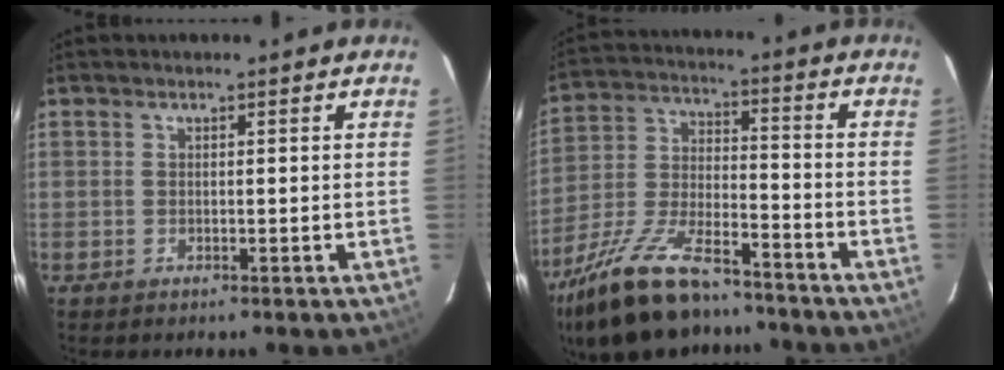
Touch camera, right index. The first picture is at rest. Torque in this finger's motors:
{"motor_torque": [1.24, -0.90, 0.76, 0.15]}